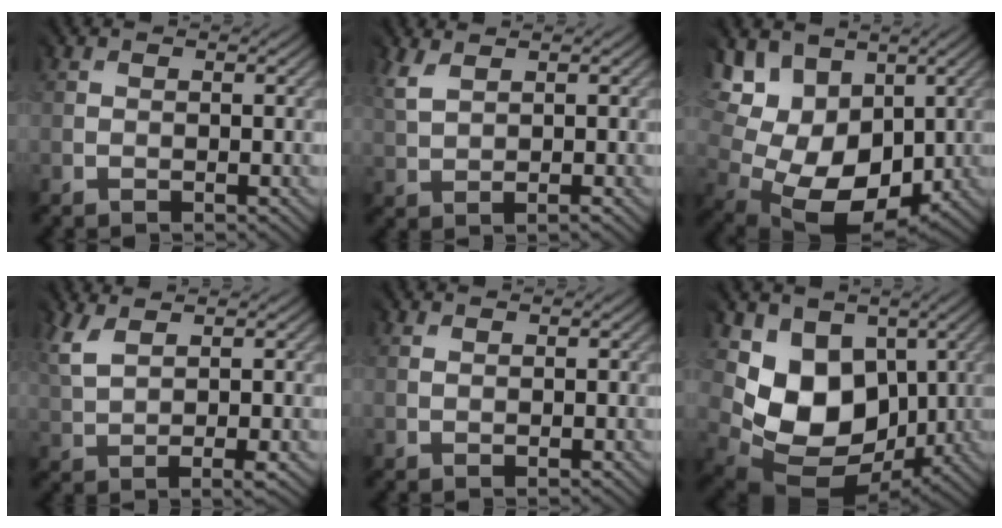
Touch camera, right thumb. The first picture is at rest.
{"total": 3.3, "force": [2.2, 1.0, 2.1], "torque": [-0.059, 0.005, 0.047]}
{"total": 13.9, "force": [3.3, 10.3, 8.8], "torque": [-0.182, -0.010, 0.081]}
{"total": 4.8, "force": [2.5, 1.7, 3.8], "torque": [-0.103, -0.001, 0.056]}
{"total": 0.8, "force": [0.7, 0.1, 0.4], "torque": [-0.009, 0.002, 0.017]}
{"total": 9.9, "force": [2.3, 8.0, 5.4], "torque": [-0.125, -0.024, 0.048]}